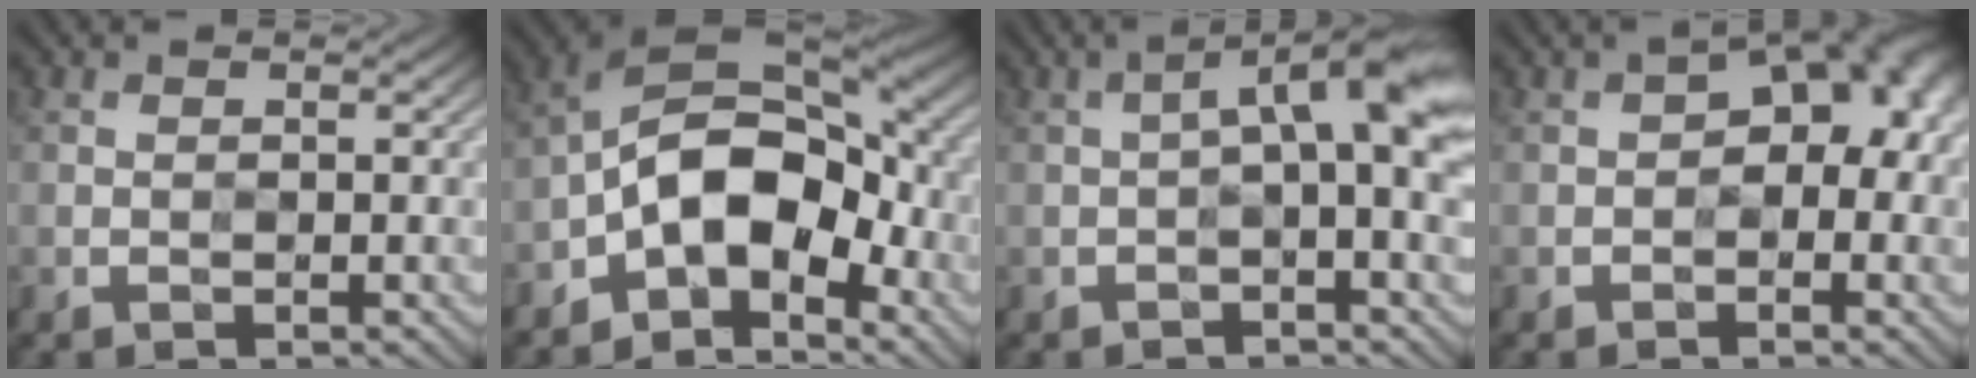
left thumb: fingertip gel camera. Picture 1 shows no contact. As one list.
[{"total": 12.8, "force": [-4.2, 7.2, 9.7], "torque": [-0.153, -0.005, -0.090]}, {"total": 5.5, "force": [0.4, 0.9, 5.5], "torque": [-0.084, 0.019, -0.004]}, {"total": 8.4, "force": [0.4, 5.1, 6.6], "torque": [-0.054, 0.019, -0.009]}]